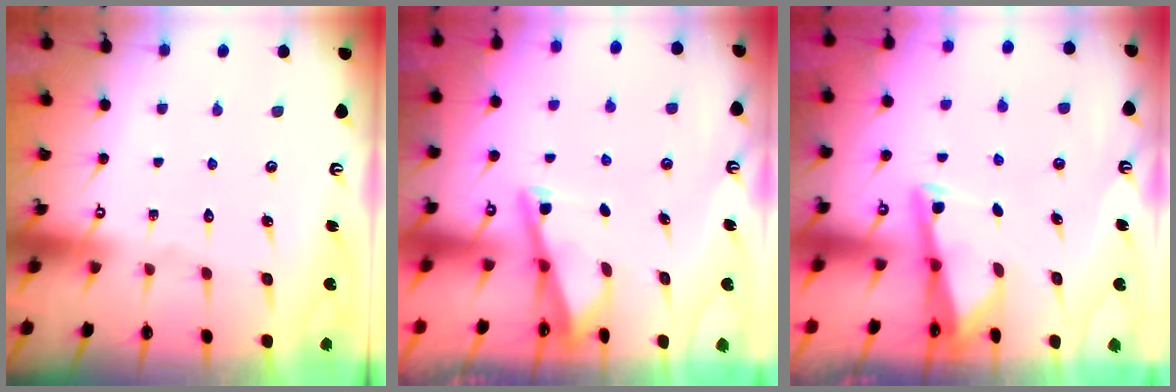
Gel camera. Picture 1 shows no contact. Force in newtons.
{"total": 2.9, "press": 2.9, "slide": 0.3}
{"total": 2.9, "press": 2.9, "slide": 0.1}